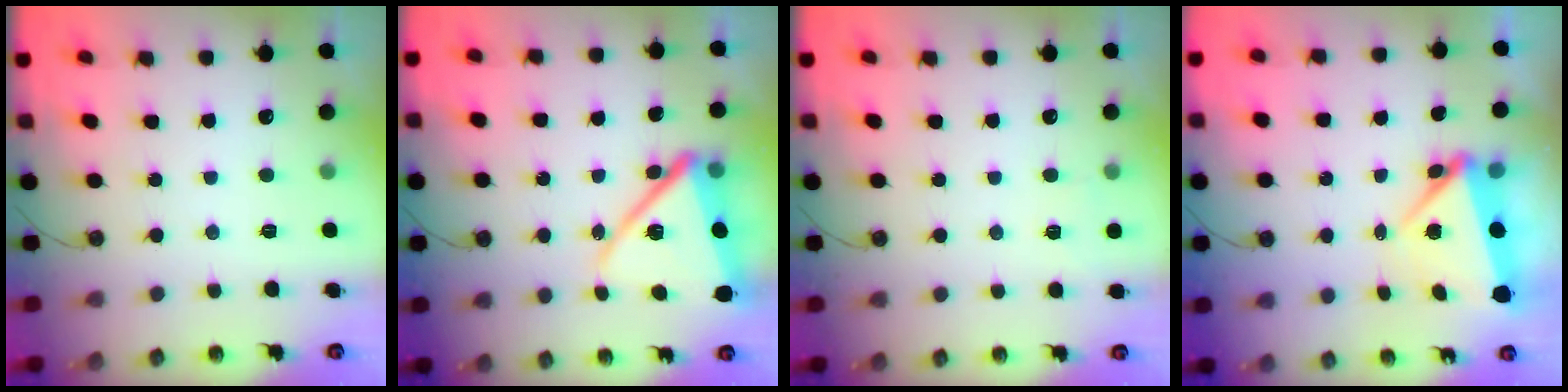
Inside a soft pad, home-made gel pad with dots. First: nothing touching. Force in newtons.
{"total": 16.9, "press": 16.9, "slide": 1.3}
{"total": 3.5, "press": 2.7, "slide": 2.3}
{"total": 6.0, "press": 5.1, "slide": 3.1}